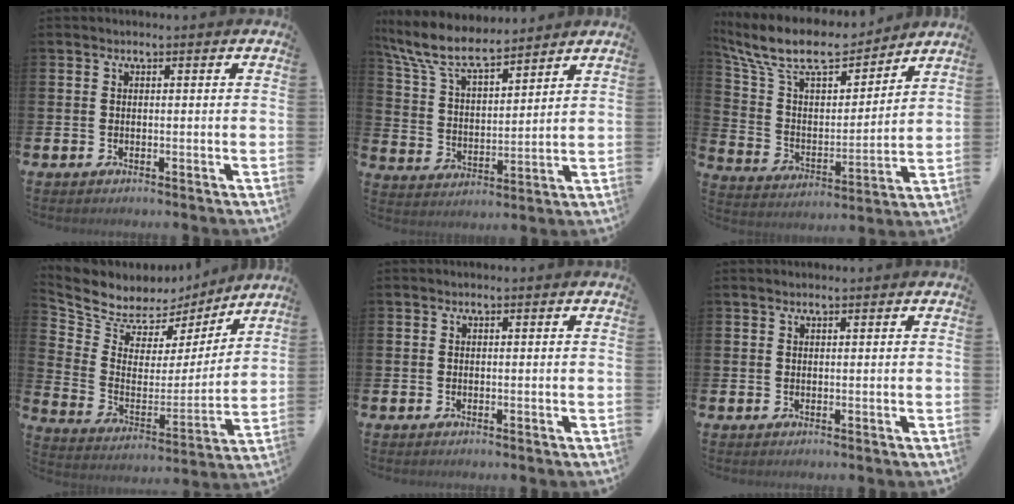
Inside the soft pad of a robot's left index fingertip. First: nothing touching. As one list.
[{"total": 8.8, "force": [7.9, 2.1, 3.4], "torque": [-0.100, -0.042, 0.141]}, {"total": 11.5, "force": [10.2, 3.5, 4.1], "torque": [-0.124, -0.067, 0.178]}, {"total": 7.1, "force": [6.4, 3.0, 0.0], "torque": [-0.051, -0.052, 0.113]}, {"total": 0.0}, {"total": 0.7, "force": [0.7, 0.1, 0.2], "torque": [-0.001, 0.000, 0.011]}]